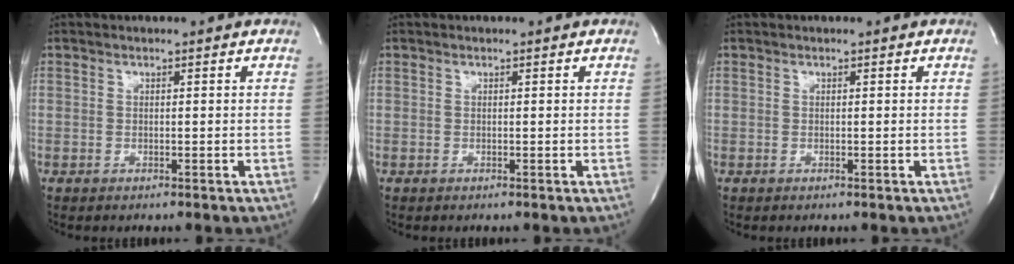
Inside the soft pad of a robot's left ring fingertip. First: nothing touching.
{"total": 0.0}
{"total": 0.0}